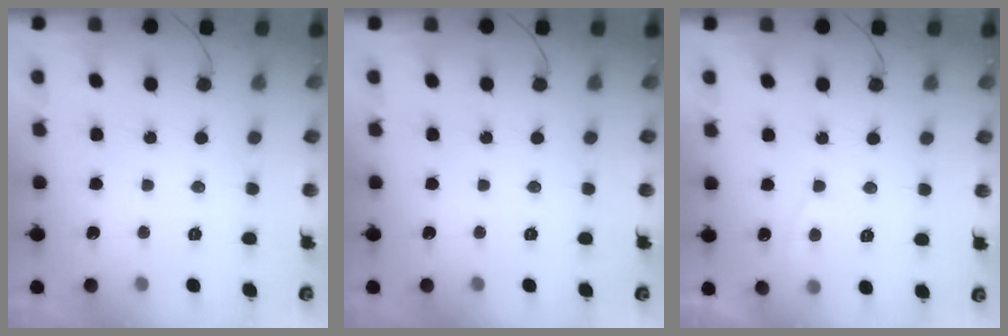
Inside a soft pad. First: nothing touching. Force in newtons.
{"total": 0.0}
{"total": 2.0, "press": 1.9, "slide": 0.6}